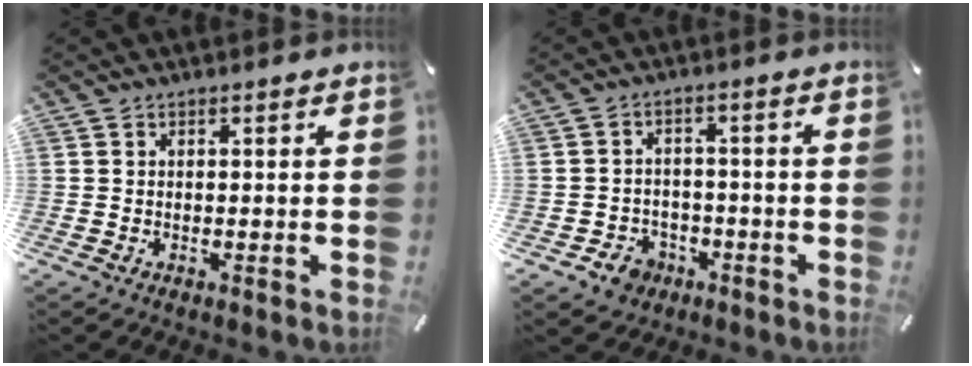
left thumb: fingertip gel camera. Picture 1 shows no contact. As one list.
[{"total": 5.4, "force": [-2.7, 4.4, 1.6], "torque": [-0.039, 0.015, -0.050]}]